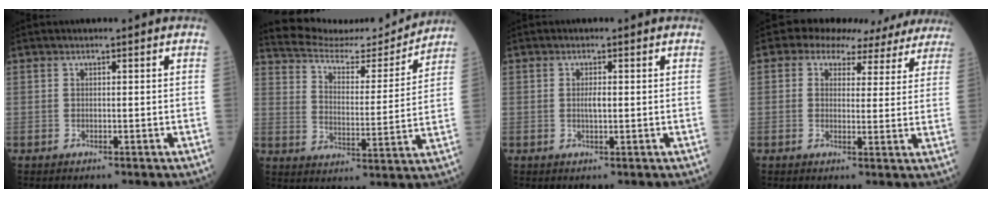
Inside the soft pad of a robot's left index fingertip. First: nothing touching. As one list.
[{"total": 15.4, "force": [15.0, 1.2, 3.2], "torque": [-0.063, -0.018, 0.226]}, {"total": 1.3, "force": [0.2, 0.3, 1.3], "torque": [-0.026, 0.000, 0.003]}, {"total": 11.7, "force": [10.2, 5.4, 2.1], "torque": [-0.004, 0.012, 0.090]}]